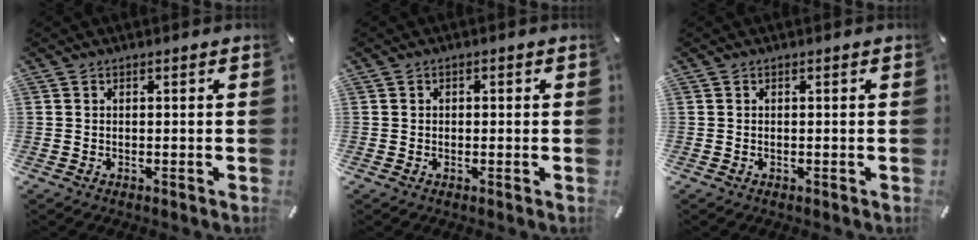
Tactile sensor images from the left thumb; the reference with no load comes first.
{"total": 0.9, "force": [-0.2, 0.9, -0.1], "torque": [0.001, 0.006, -0.007]}
{"total": 0.0}